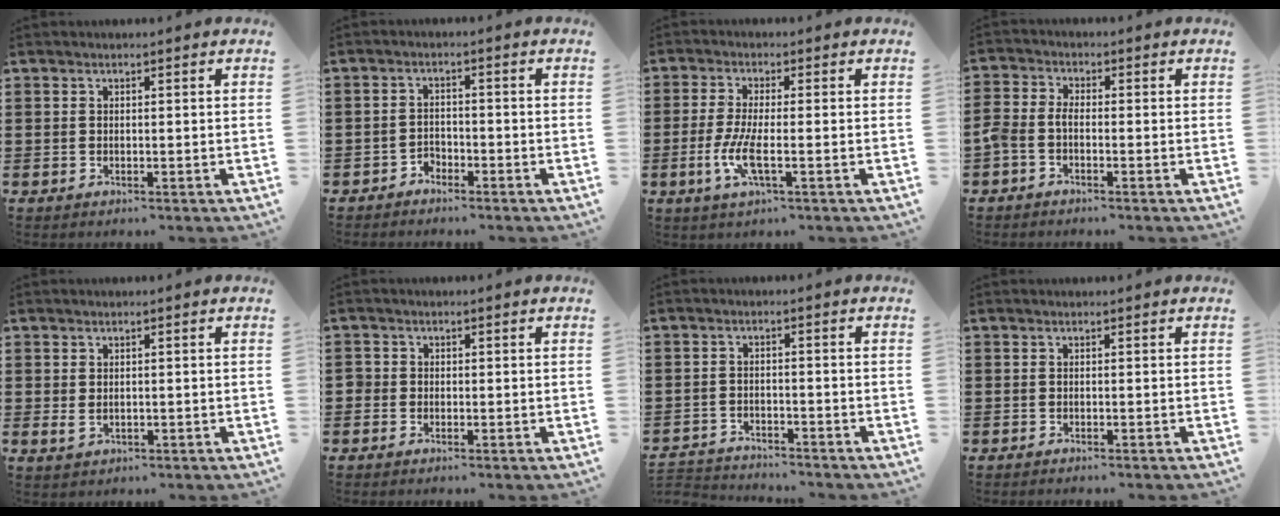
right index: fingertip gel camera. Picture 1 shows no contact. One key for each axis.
{"total": 2.0, "fx": -1.8, "fy": 0.8, "fz": 0.0, "tx": -0.009, "ty": 0.003, "tz": -0.041}
{"total": 5.6, "fx": -1.6, "fy": 1.1, "fz": 5.2, "tx": -0.117, "ty": -0.013, "tz": -0.037}
{"total": 2.2, "fx": -1.4, "fy": 1.0, "fz": 1.4, "tx": -0.042, "ty": 0.000, "tz": -0.032}
{"total": 1.2, "fx": 0.1, "fy": 0.8, "fz": 0.9, "tx": -0.020, "ty": 0.003, "tz": 0.001}
{"total": 1.1, "fx": -0.3, "fy": 1.0, "fz": 0.2, "tx": -0.007, "ty": 0.004, "tz": -0.008}
{"total": 2.8, "fx": -2.7, "fy": 0.4, "fz": -0.3, "tx": -0.004, "ty": 0.000, "tz": -0.061}
{"total": 0.0}